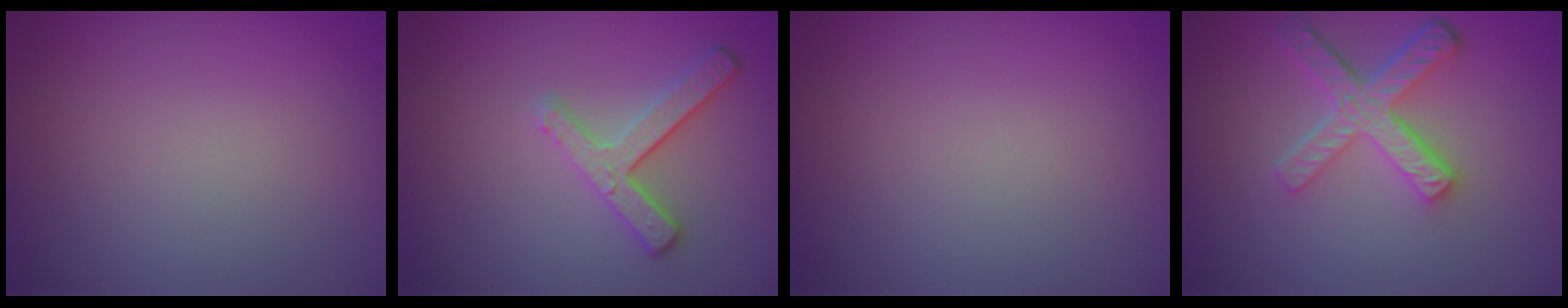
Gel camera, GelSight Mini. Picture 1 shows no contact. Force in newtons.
{"total": 3.4, "press": 2.7, "slide": 2.1}
{"total": 0.0}
{"total": 4.9, "press": 3.6, "slide": 3.3}